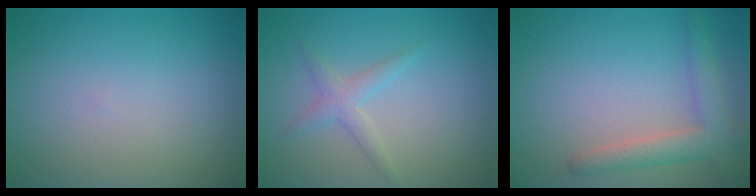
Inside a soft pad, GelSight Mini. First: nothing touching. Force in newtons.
{"total": 1.9, "press": 1.9, "slide": 0.0}
{"total": 3.4, "press": 3.4, "slide": 0.4}